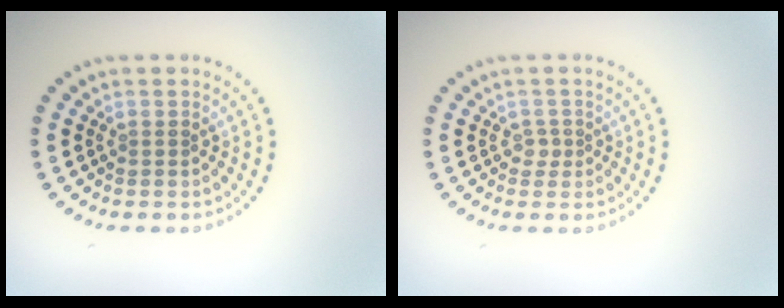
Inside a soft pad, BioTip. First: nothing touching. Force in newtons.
{"total": 0.9, "press": 0.7, "slide": 0.5}